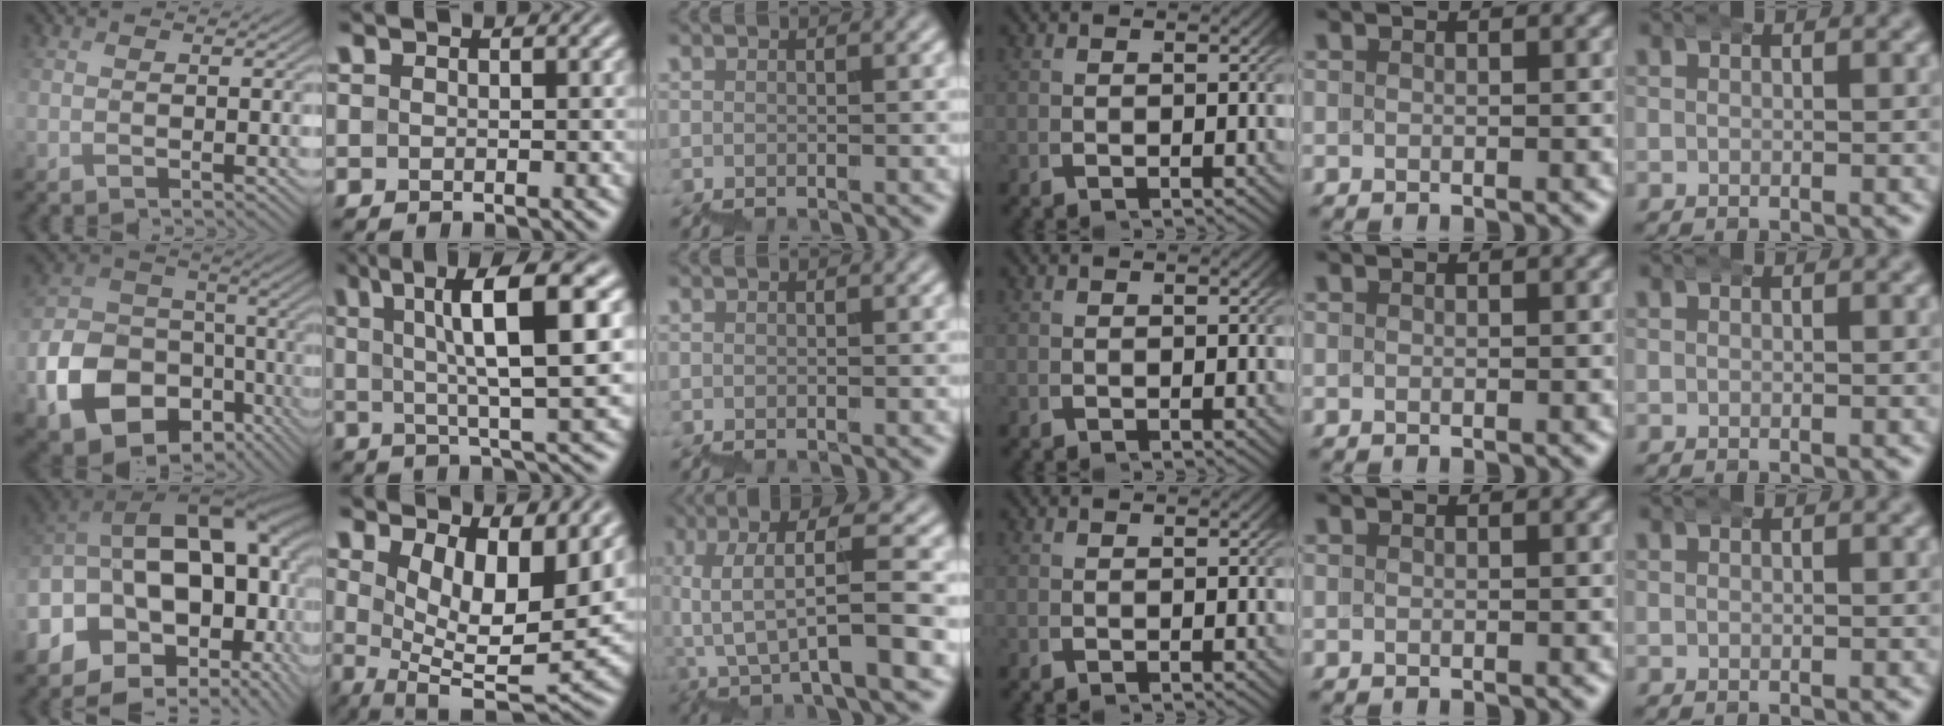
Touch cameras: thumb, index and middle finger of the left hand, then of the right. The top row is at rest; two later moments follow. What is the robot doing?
{"motion": "wrap", "object": "bubble wrap"}